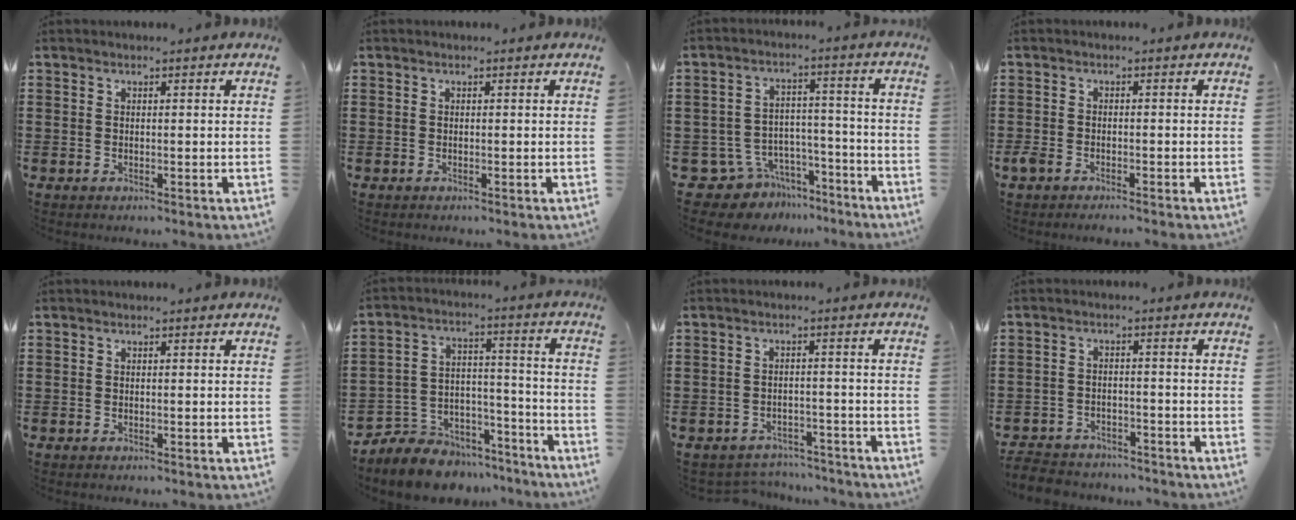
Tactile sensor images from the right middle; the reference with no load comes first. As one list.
[{"total": 0.0}, {"total": 7.4, "force": [-6.5, 3.5, 0.8], "torque": [-0.026, 0.025, -0.125]}, {"total": 1.7, "force": [-1.5, 0.5, 0.7], "torque": [-0.031, -0.004, -0.034]}, {"total": 0.0}, {"total": 7.4, "force": [-6.9, 2.6, -0.3], "torque": [-0.004, 0.014, -0.136]}, {"total": 3.3, "force": [-3.3, 0.5, -0.2], "torque": [-0.006, -0.002, -0.070]}, {"total": 3.8, "force": [-3.7, 0.7, 0.0], "torque": [-0.012, 0.000, -0.080]}]